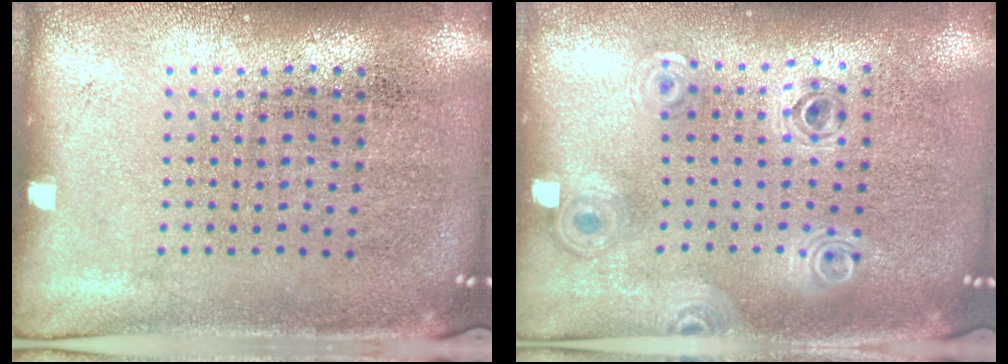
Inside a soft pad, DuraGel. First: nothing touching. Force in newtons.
{"total": 0.9, "press": 0.9, "slide": 0.1}